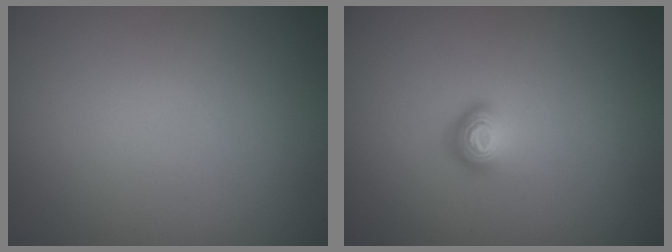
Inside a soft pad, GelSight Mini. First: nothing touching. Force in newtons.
{"total": 1.8, "press": 1.2, "slide": 1.3}